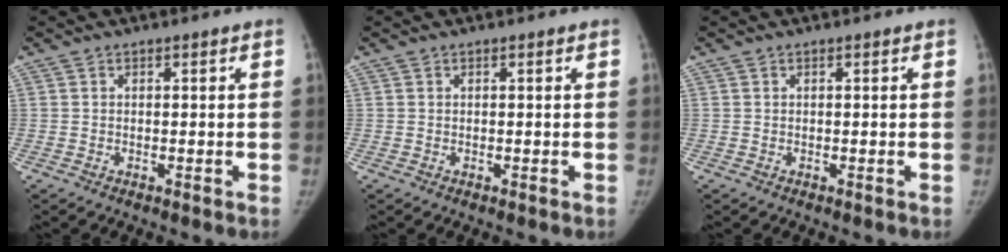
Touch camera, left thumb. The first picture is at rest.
{"total": 0.0}
{"total": 0.0}